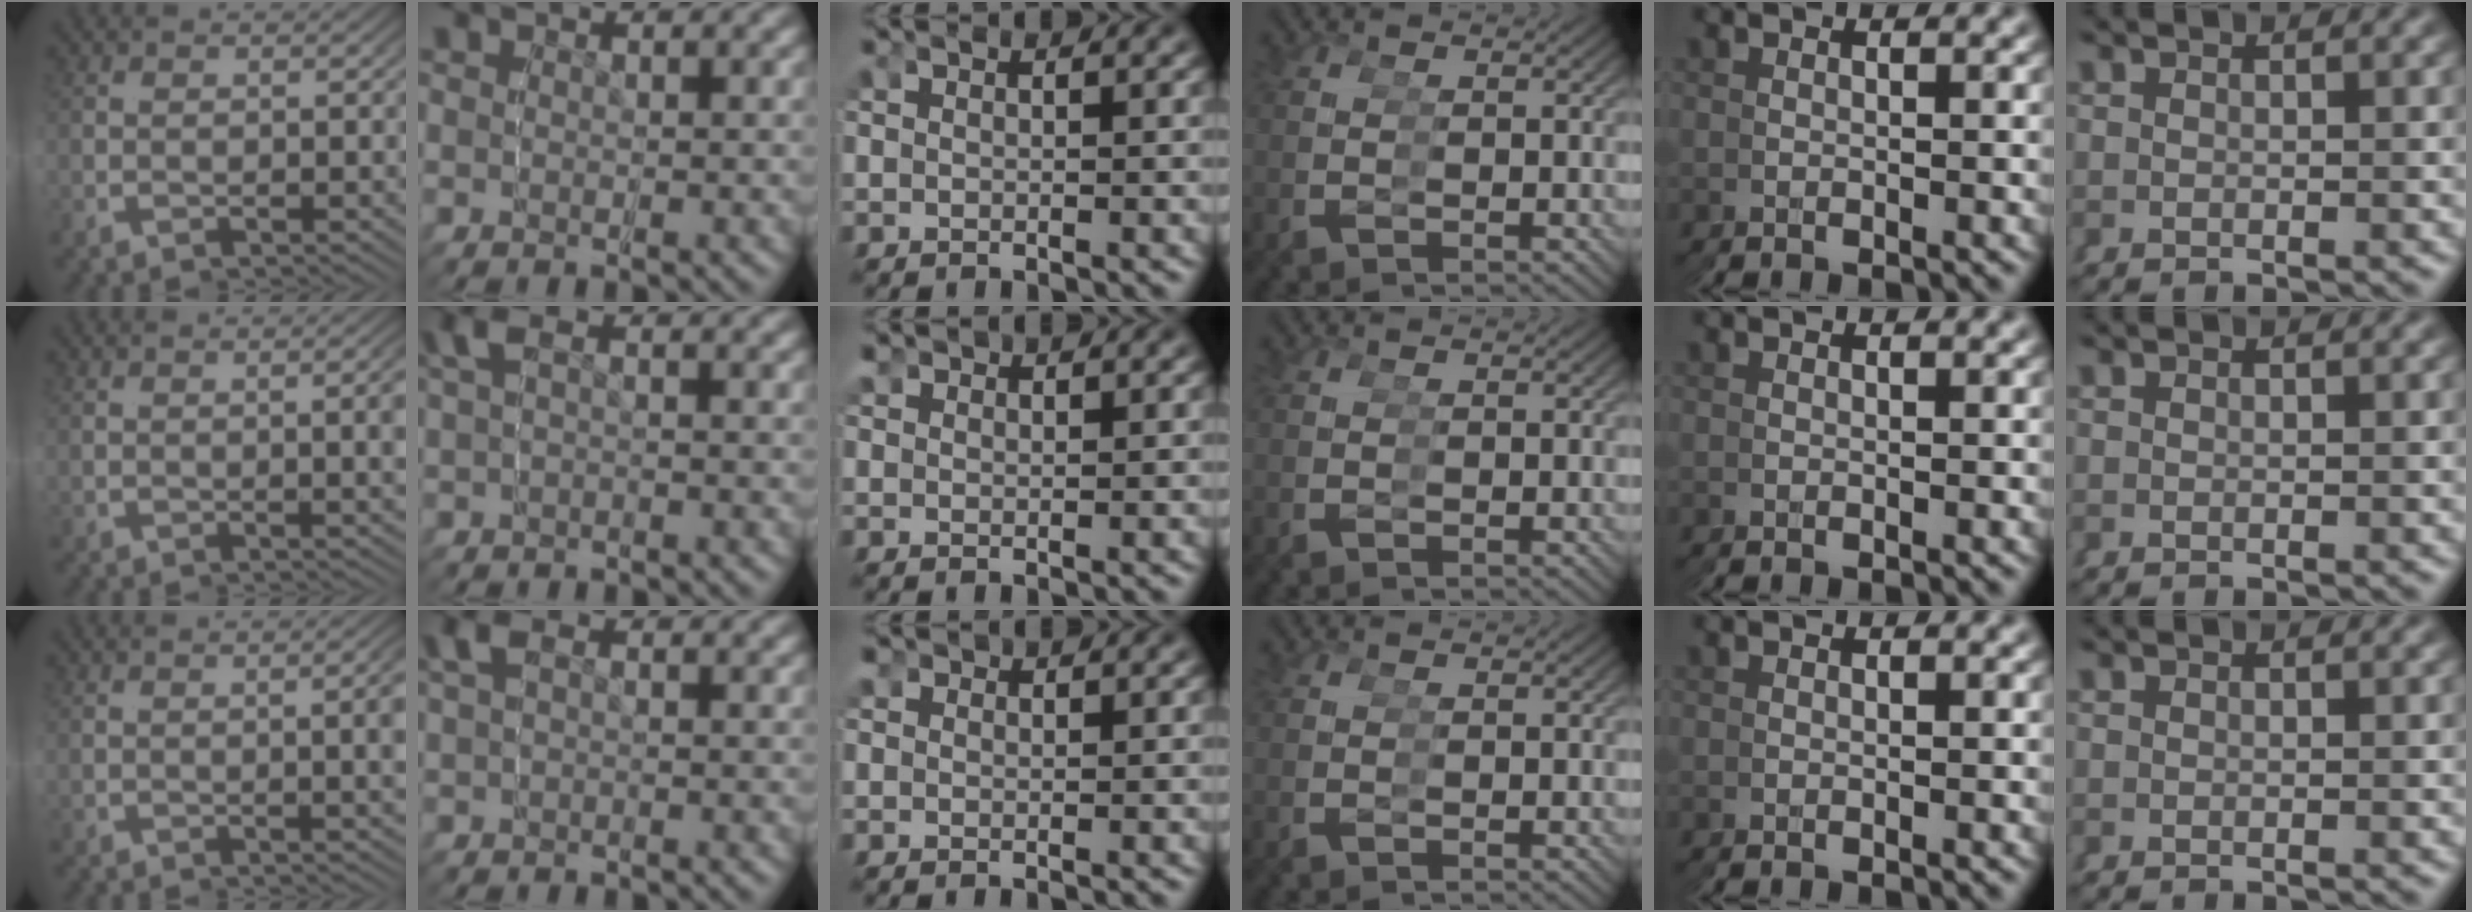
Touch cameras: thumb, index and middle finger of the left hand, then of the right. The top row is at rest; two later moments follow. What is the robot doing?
{"motion": "grasp_and_lifting", "object": "glasses"}